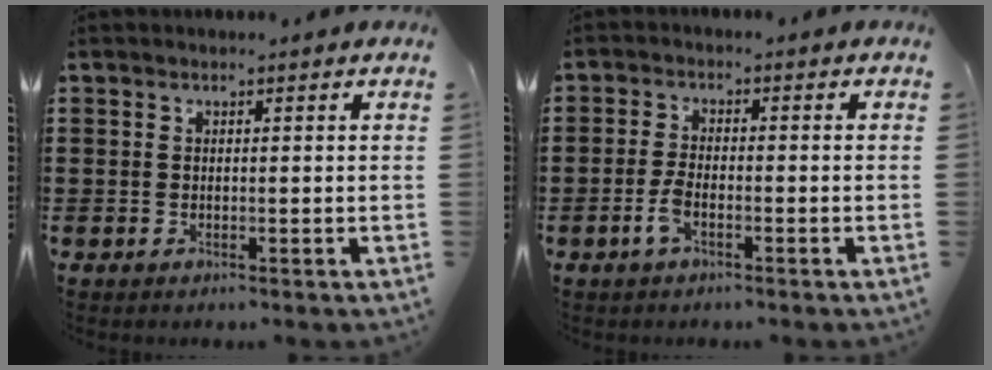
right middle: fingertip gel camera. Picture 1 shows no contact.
{"total": 3.2, "force": [-1.6, 1.1, 2.6], "torque": [-0.065, -0.003, -0.035]}